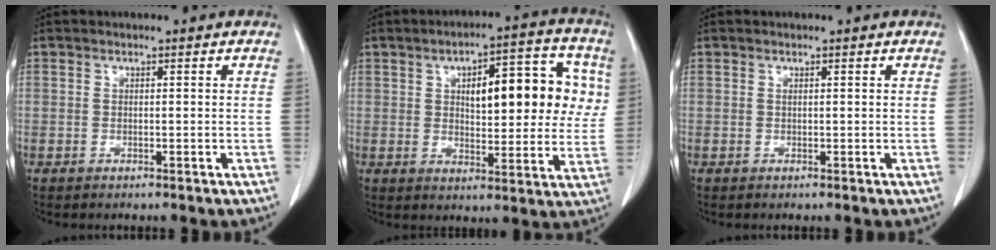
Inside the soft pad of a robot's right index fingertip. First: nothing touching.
{"total": 14.5, "force": [3.5, 5.5, 13.0], "torque": [-0.165, 0.035, 0.051]}
{"total": 0.0}